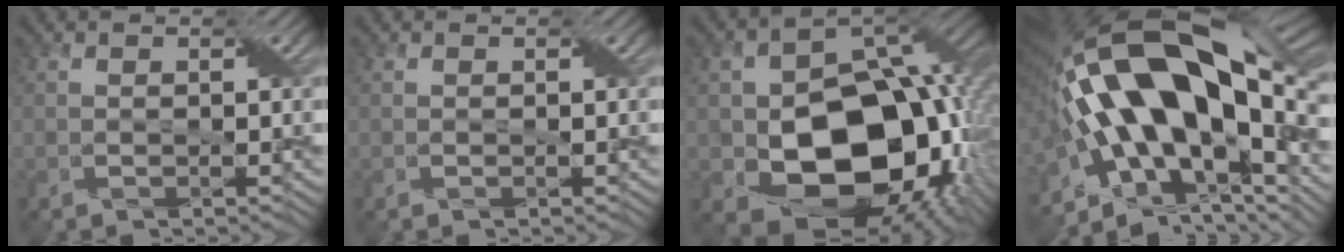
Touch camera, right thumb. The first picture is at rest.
{"total": 0.0}
{"total": 17.3, "force": [-3.9, 12.7, 11.1], "torque": [-0.161, -0.045, -0.049]}
{"total": 21.2, "force": [0.4, 11.3, 18.0], "torque": [-0.349, -0.003, 0.005]}